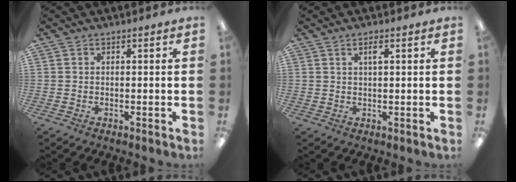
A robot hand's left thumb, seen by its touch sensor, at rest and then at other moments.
{"total": 2.1, "force": [1.2, 0.5, 1.7], "torque": [-0.027, 0.000, 0.017]}